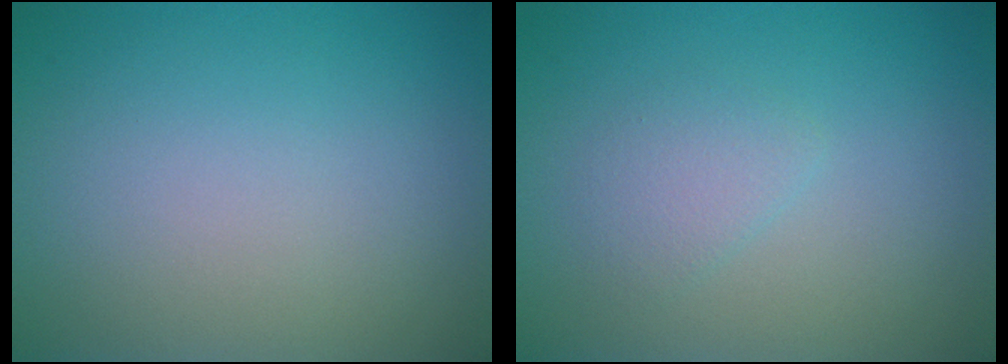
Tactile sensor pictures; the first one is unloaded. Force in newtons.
{"total": 1.5, "press": 1.5, "slide": 0.1}